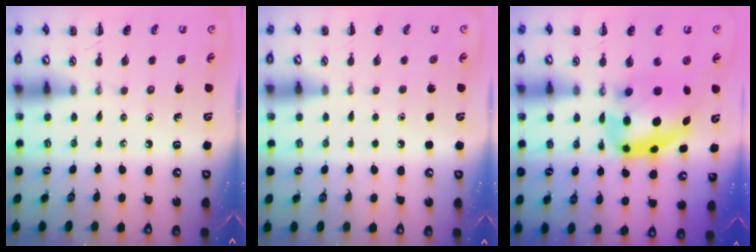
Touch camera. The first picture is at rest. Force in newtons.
{"total": 1.7, "press": 1.7, "slide": 0.1}
{"total": 9.6, "press": 9.3, "slide": 2.3}